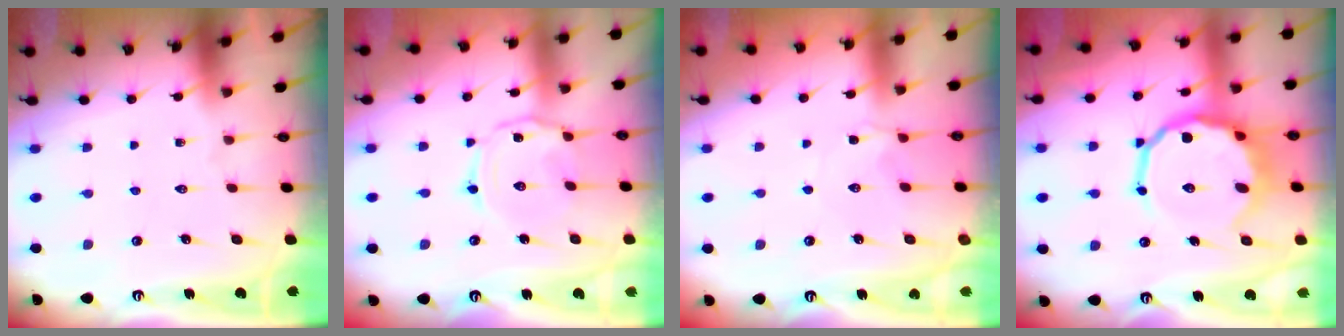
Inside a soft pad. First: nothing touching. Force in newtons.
{"total": 3.4, "press": 3.3, "slide": 0.5}
{"total": 2.2, "press": 2.2, "slide": 0.4}
{"total": 13.5, "press": 13.0, "slide": 3.8}